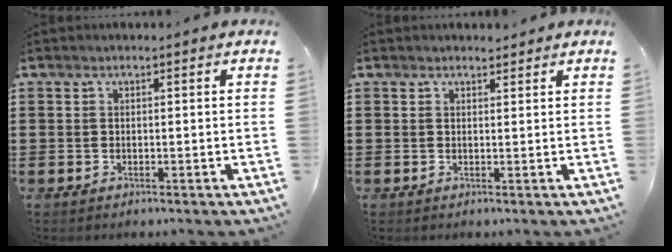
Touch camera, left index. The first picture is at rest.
{"total": 1.3, "force": [1.2, 0.4, 0.1], "torque": [-0.005, 0.002, 0.024]}